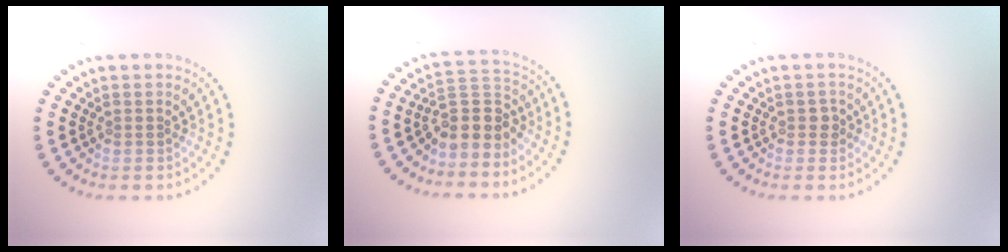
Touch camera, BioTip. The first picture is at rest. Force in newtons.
{"total": 3.8, "press": 3.3, "slide": 1.9}
{"total": 0.9, "press": 0.9, "slide": 0.2}